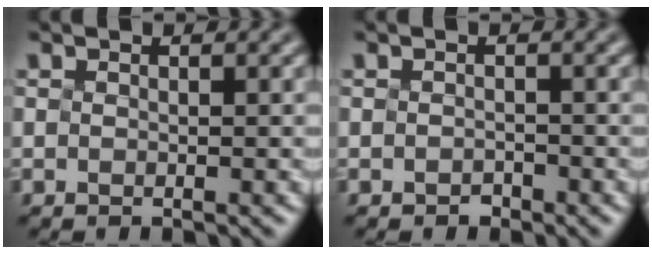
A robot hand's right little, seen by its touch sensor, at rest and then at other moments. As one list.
[{"total": 0.9, "force": [-0.8, -0.1, -0.4], "torque": [0.004, -0.003, 0.000]}]